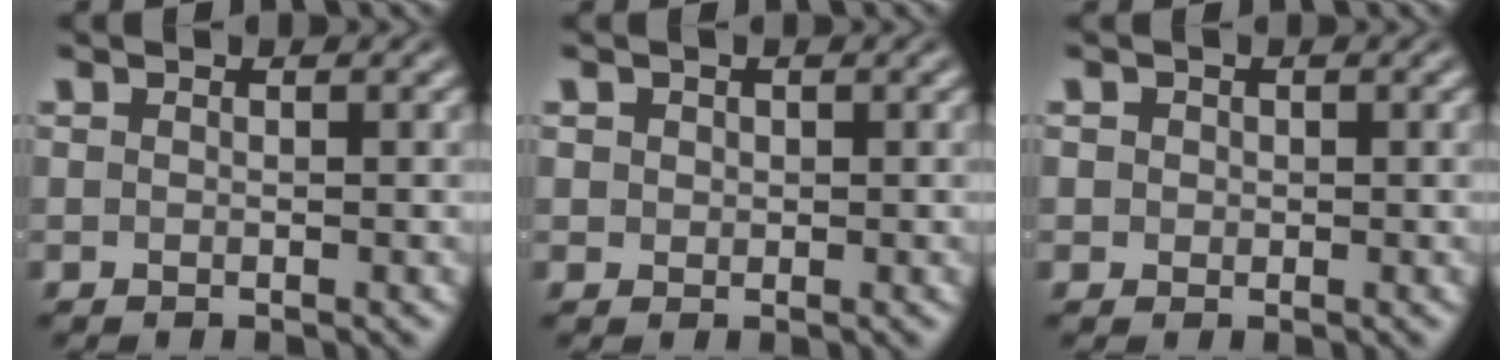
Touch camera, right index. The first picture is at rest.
{"total": 1.4, "force": [0.5, 1.2, 0.5], "torque": [-0.015, -0.007, 0.013]}
{"total": 1.8, "force": [0.2, 1.7, 0.5], "torque": [-0.018, -0.006, 0.004]}